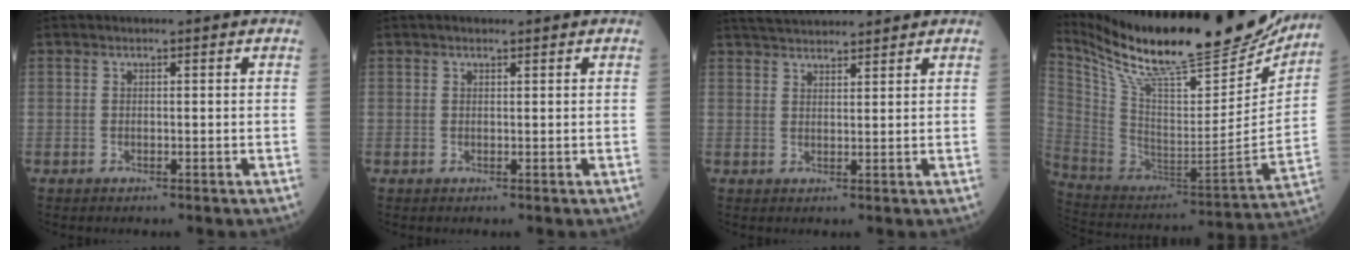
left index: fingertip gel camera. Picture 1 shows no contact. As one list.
[{"total": 0.9, "force": [0.8, 0.2, 0.5], "torque": [-0.012, 0.008, 0.013]}, {"total": 7.4, "force": [7.0, 0.9, 2.2], "torque": [-0.041, 0.034, 0.112]}, {"total": 30.9, "force": [26.4, 4.7, 15.2], "torque": [-0.275, -0.064, 0.400]}]